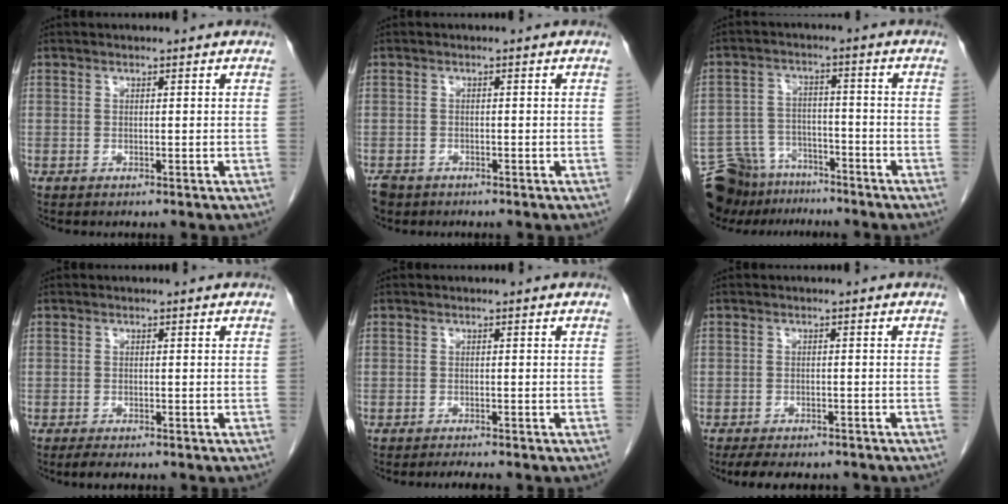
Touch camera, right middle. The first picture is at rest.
{"total": 2.6, "force": [-2.1, 1.4, 0.6], "torque": [-0.018, -0.002, -0.035]}
{"total": 11.6, "force": [-9.6, 5.8, 3.0], "torque": [-0.061, 0.017, -0.156]}
{"total": 2.1, "force": [-1.6, 0.6, 1.2], "torque": [-0.030, -0.008, -0.023]}
{"total": 1.8, "force": [-1.6, -0.2, 0.7], "torque": [-0.017, -0.008, -0.024]}
{"total": 8.1, "force": [-6.9, 2.8, 3.3], "torque": [-0.050, -0.004, -0.093]}